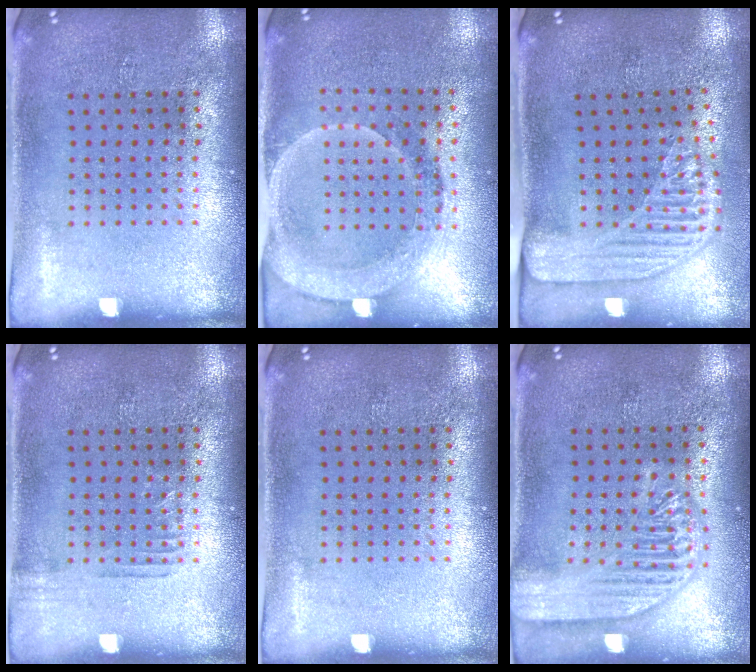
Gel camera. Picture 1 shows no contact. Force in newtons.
{"total": 1.9, "press": 1.7, "slide": 0.9}
{"total": 2.2, "press": 1.8, "slide": 1.3}
{"total": 0.8, "press": 0.8, "slide": 0.2}
{"total": 0.0}
{"total": 2.4, "press": 2.4, "slide": 0.3}